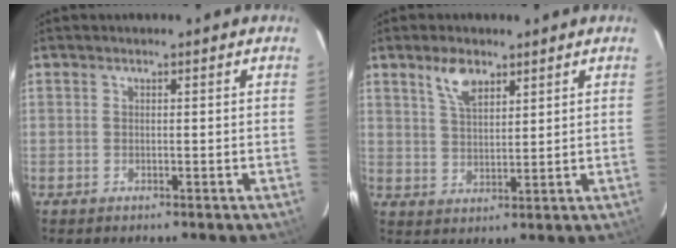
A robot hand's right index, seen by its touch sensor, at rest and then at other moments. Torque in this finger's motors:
{"motor_torque": [0.14, 0.07, 0.12, 0.08]}